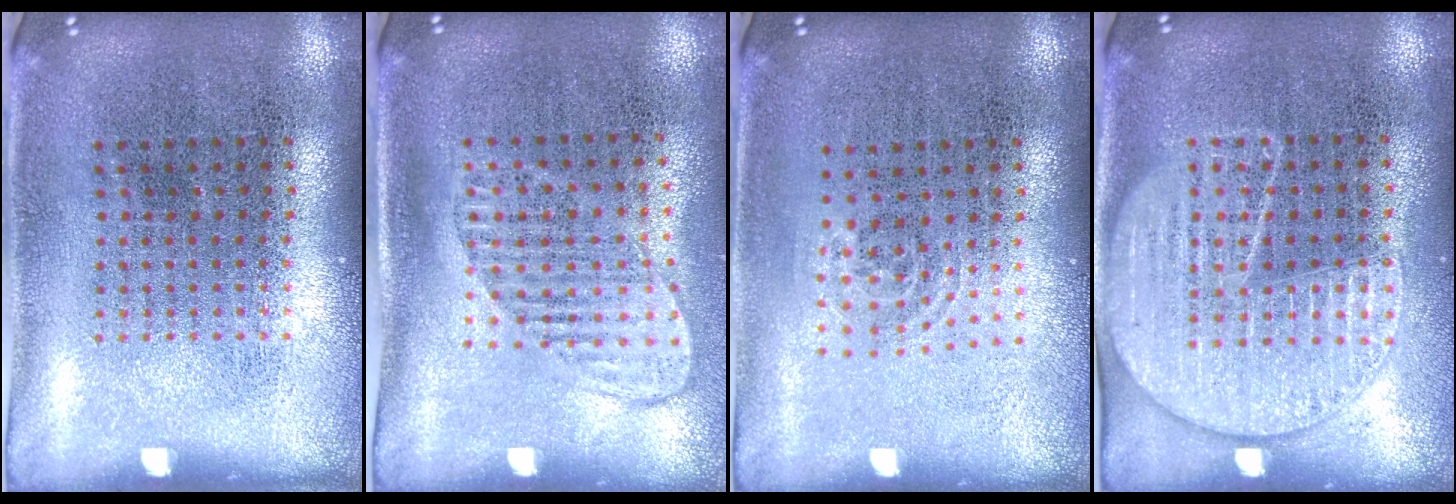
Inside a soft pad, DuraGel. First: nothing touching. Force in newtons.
{"total": 1.4, "press": 1.2, "slide": 0.8}
{"total": 0.8, "press": 0.5, "slide": 0.6}
{"total": 1.8, "press": 1.6, "slide": 0.8}